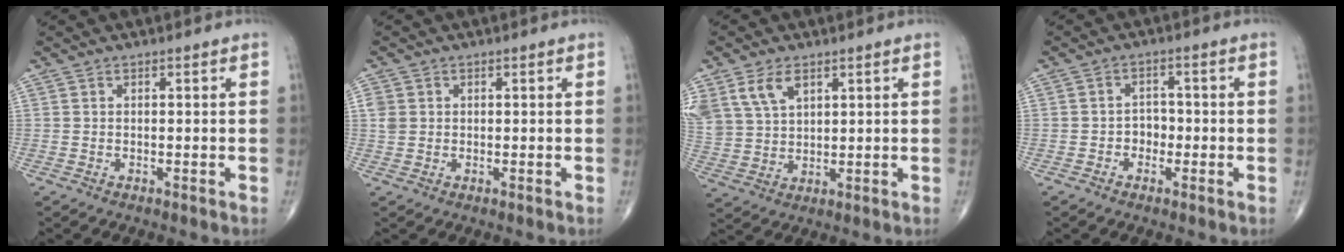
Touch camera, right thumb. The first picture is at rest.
{"total": 2.4, "force": [0.5, 2.1, 1.0], "torque": [-0.016, 0.002, 0.012]}
{"total": 9.3, "force": [4.9, 5.9, 5.3], "torque": [-0.104, -0.007, 0.110]}
{"total": 2.9, "force": [-1.0, 2.4, 1.4], "torque": [-0.003, 0.012, -0.023]}